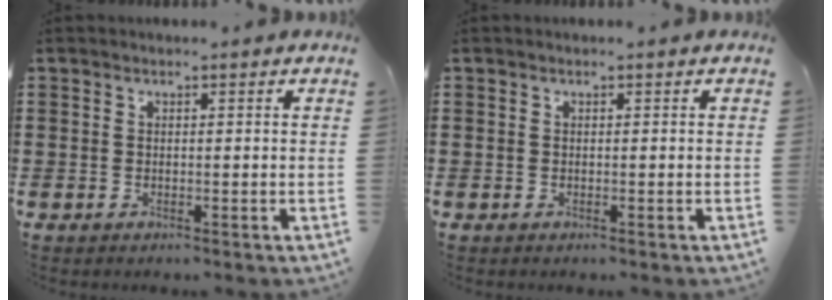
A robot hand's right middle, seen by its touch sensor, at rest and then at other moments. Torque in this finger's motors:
{"motor_torque": [0.00, 0.00, 0.00, -0.01]}